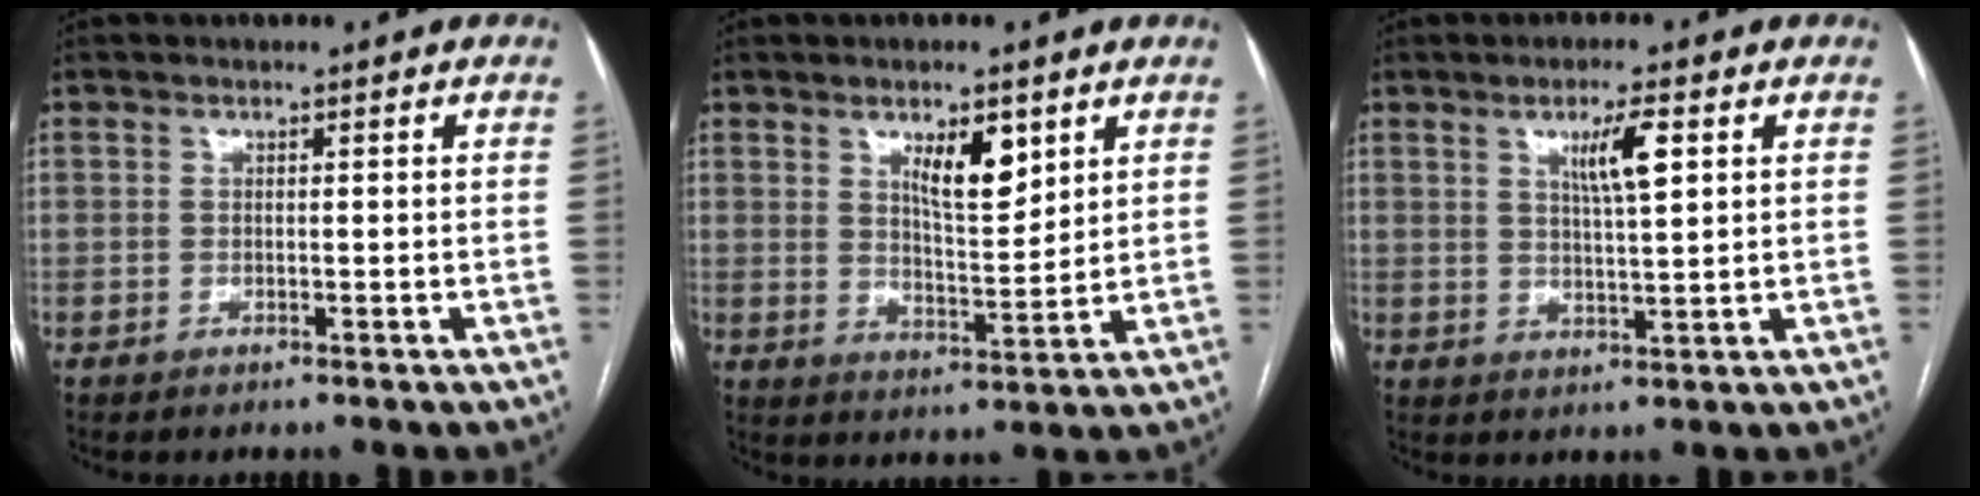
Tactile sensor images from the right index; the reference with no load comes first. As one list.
[{"total": 7.0, "force": [3.7, 2.0, 5.6], "torque": [-0.097, -0.006, 0.066]}, {"total": 5.4, "force": [2.2, 0.3, 4.9], "torque": [-0.085, 0.000, 0.039]}]